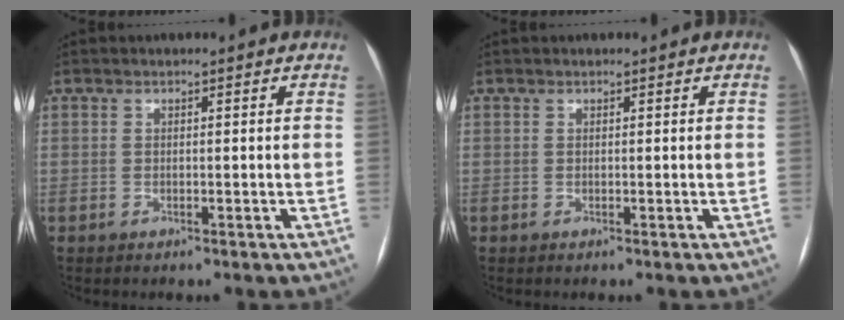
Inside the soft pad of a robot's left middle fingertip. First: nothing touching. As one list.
[{"total": 0.0}]